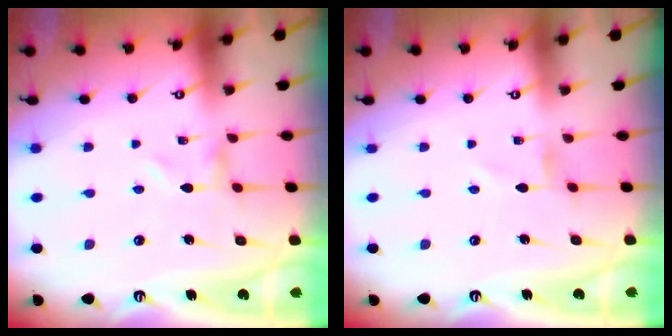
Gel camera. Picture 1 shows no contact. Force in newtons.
{"total": 0.8, "press": 0.8, "slide": 0.2}